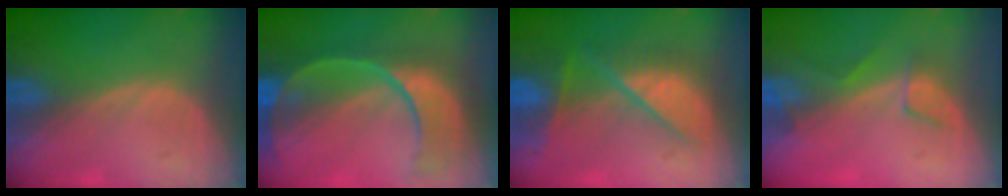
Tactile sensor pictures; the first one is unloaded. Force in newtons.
{"total": 11.2, "press": 9.3, "slide": 6.2}
{"total": 7.9, "press": 7.9, "slide": 0.5}
{"total": 3.6, "press": 3.3, "slide": 1.4}